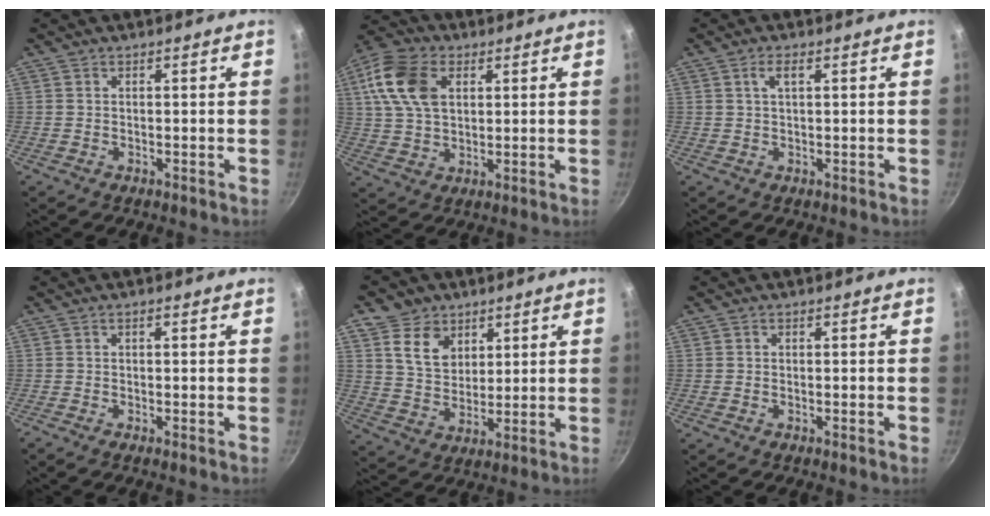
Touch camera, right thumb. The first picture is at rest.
{"total": 13.1, "force": [3.9, 8.6, 9.1], "torque": [-0.167, 0.006, 0.065]}
{"total": 2.3, "force": [0.9, 0.8, 2.0], "torque": [-0.036, 0.004, 0.018]}
{"total": 0.8, "force": [-0.3, -0.1, 0.7], "torque": [-0.026, 0.004, -0.007]}
{"total": 8.7, "force": [4.1, 6.8, 3.5], "torque": [-0.023, -0.025, 0.075]}
{"total": 0.7, "force": [-0.3, 0.0, 0.6], "torque": [-0.017, 0.004, -0.006]}